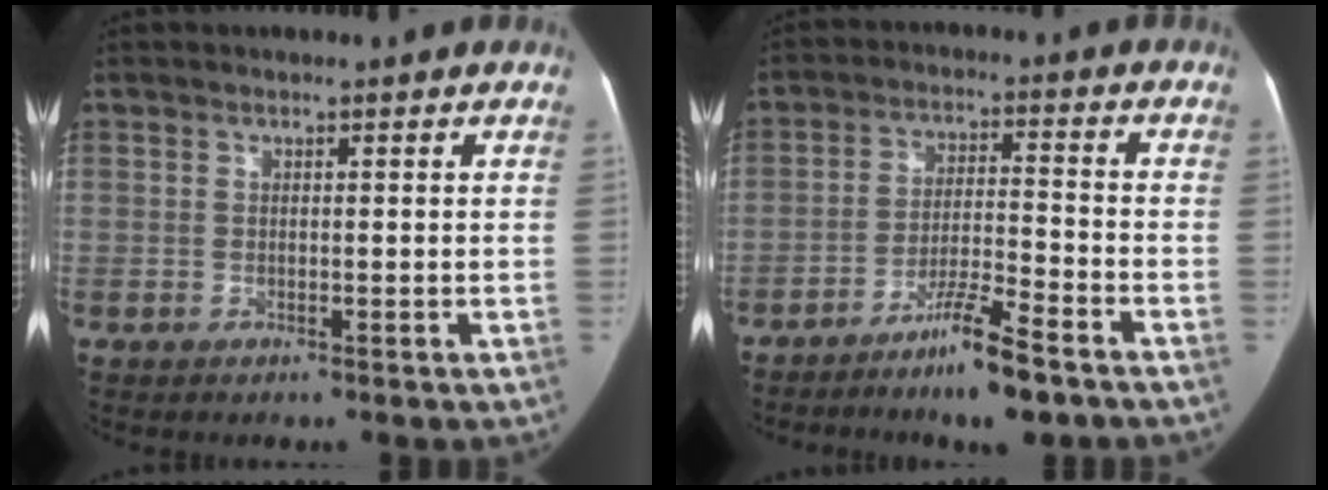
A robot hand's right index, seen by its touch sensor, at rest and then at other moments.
{"total": 8.8, "force": [-6.3, 0.3, 6.1], "torque": [-0.111, -0.017, -0.114]}